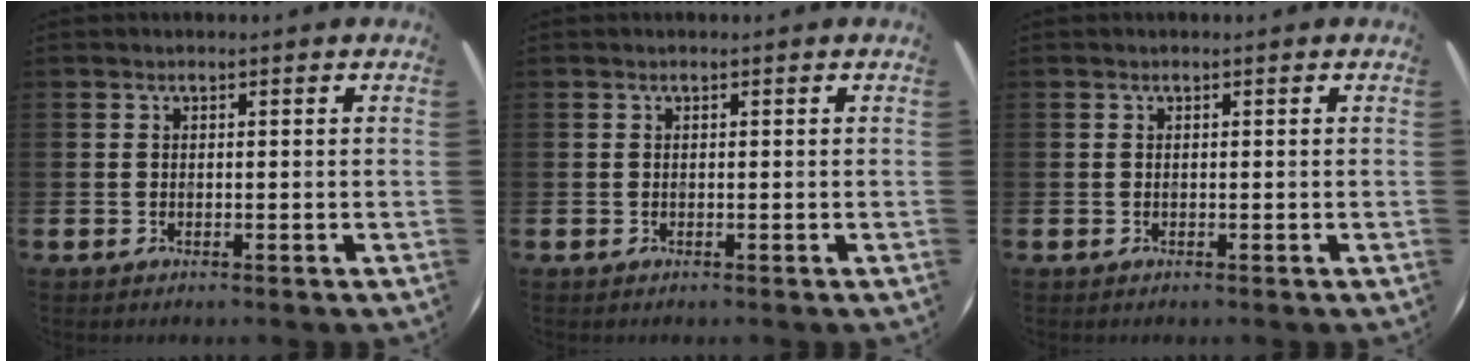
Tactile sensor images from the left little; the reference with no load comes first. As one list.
[{"total": 0.0}, {"total": 0.0}]